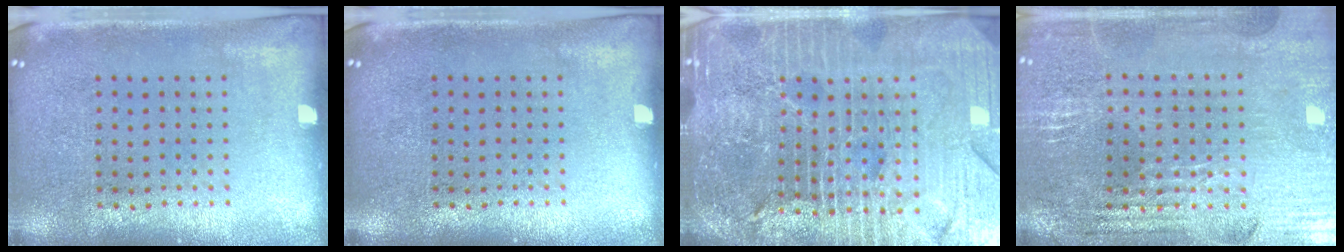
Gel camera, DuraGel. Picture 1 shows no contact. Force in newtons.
{"total": 0.0}
{"total": 6.3, "press": 5.6, "slide": 2.9}
{"total": 2.8, "press": 2.8, "slide": 0.5}